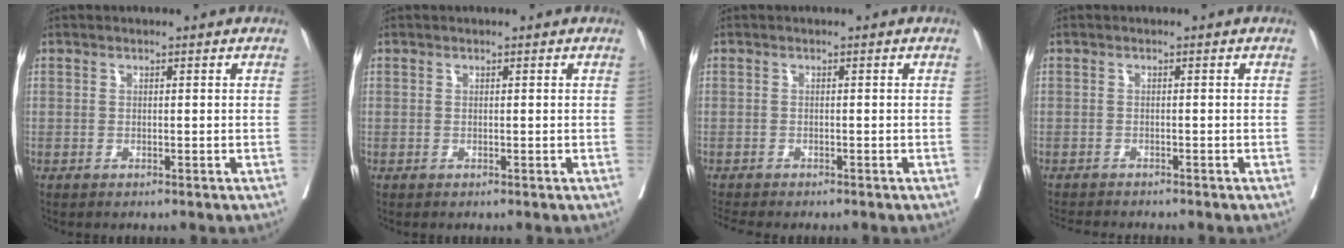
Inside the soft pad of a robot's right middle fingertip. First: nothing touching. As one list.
[{"total": 0.0}, {"total": 3.3, "force": [-3.1, 0.3, 1.2], "torque": [-0.024, -0.011, -0.046]}, {"total": 5.0, "force": [-4.8, 0.5, 1.6], "torque": [-0.024, -0.012, -0.073]}]